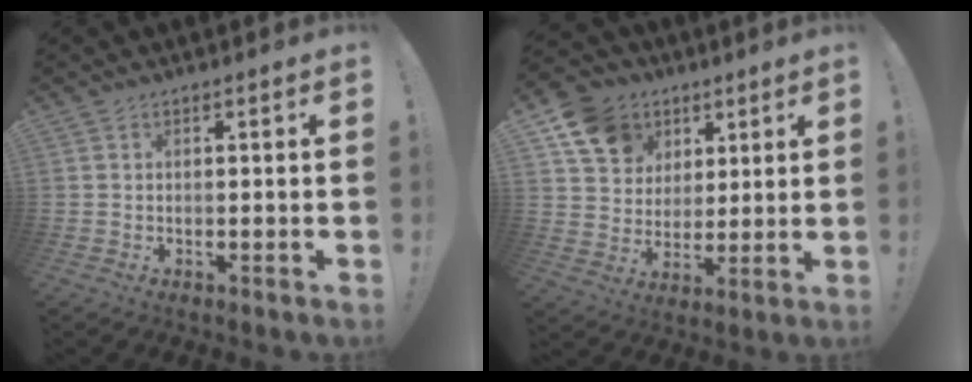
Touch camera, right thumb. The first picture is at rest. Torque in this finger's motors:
{"motor_torque": [0.69, 2.26, 0.20, -0.05, 0.01]}